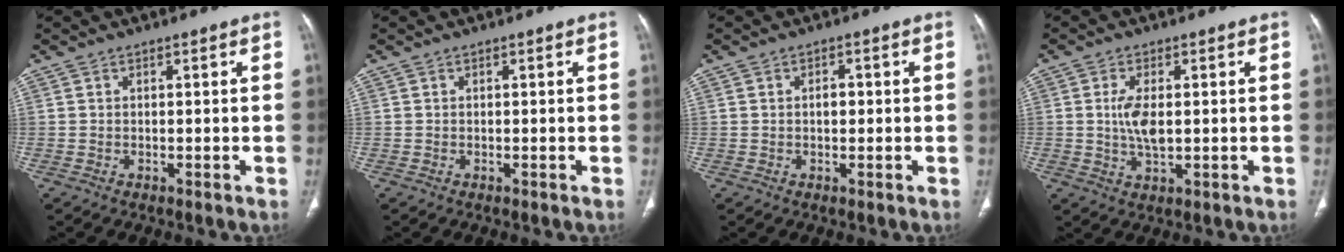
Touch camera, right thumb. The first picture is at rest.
{"total": 0.0}
{"total": 2.2, "force": [0.1, 1.4, 1.6], "torque": [-0.021, 0.008, 0.002]}
{"total": 5.6, "force": [0.4, 2.6, 4.9], "torque": [-0.100, -0.005, 0.011]}